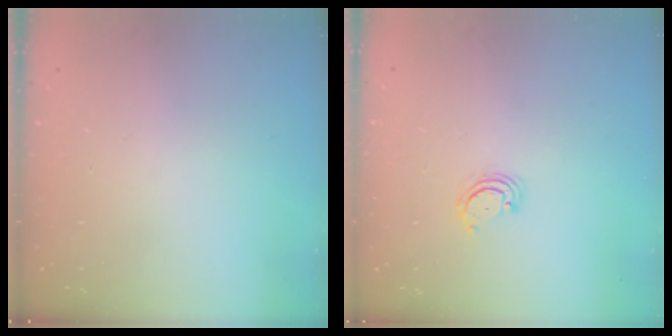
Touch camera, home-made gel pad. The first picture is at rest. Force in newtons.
{"total": 2.9, "press": 2.8, "slide": 0.4}